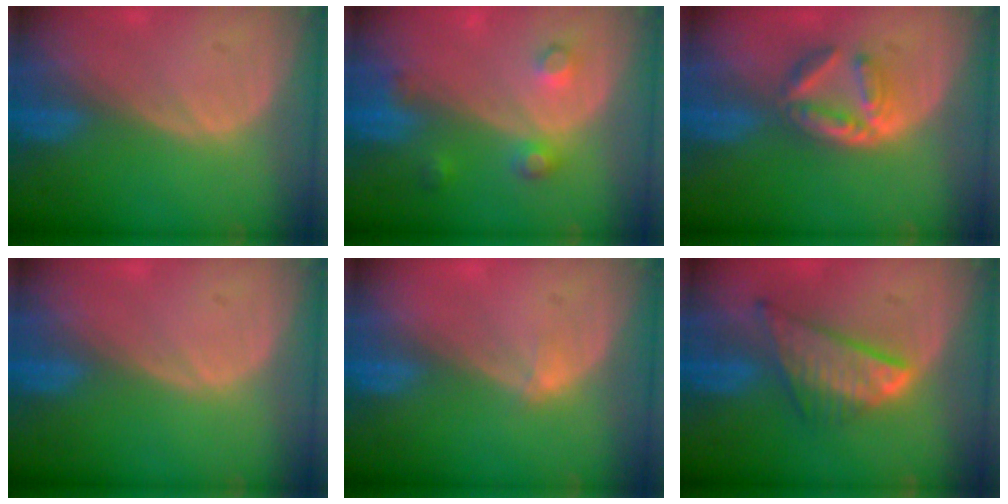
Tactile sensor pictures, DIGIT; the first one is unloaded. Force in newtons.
{"total": 3.8, "press": 3.8, "slide": 0.1}
{"total": 5.2, "press": 5.0, "slide": 1.5}
{"total": 0.0}
{"total": 1.1, "press": 0.8, "slide": 0.7}
{"total": 8.3, "press": 7.1, "slide": 4.4}